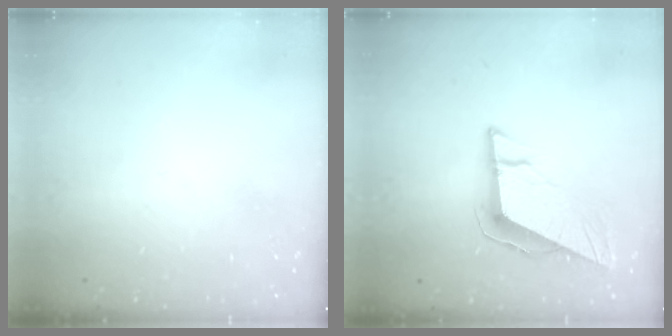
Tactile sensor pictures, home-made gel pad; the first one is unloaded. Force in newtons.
{"total": 9.6, "press": 9.4, "slide": 1.8}